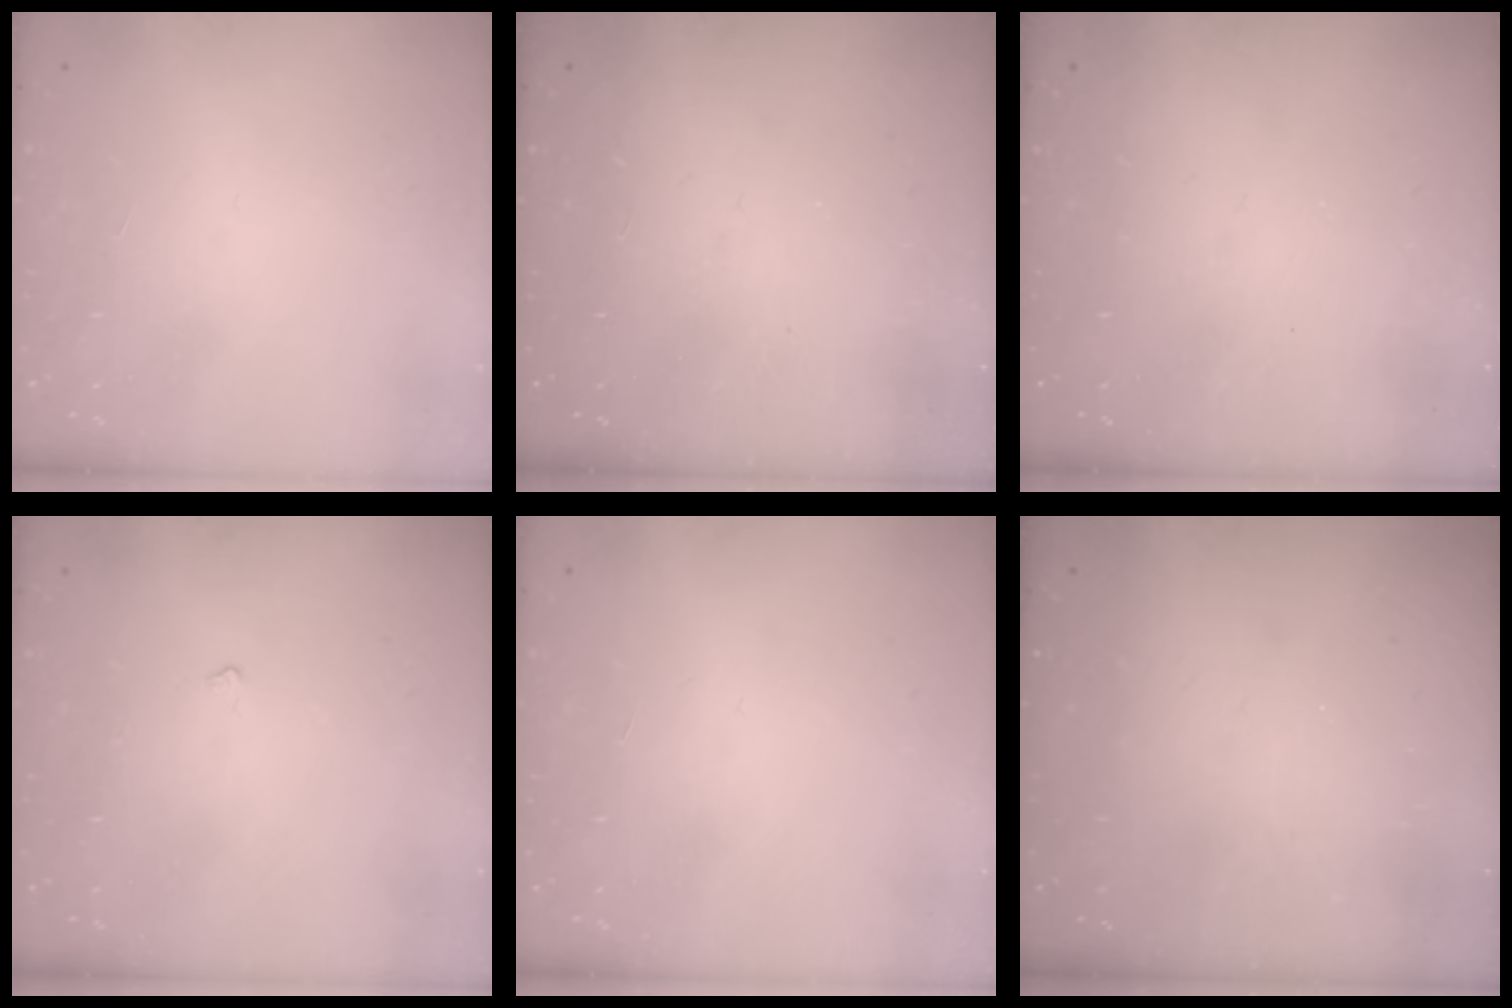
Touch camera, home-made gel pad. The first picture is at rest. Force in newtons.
{"total": 0.0}
{"total": 0.0}
{"total": 2.2, "press": 2.1, "slide": 0.4}
{"total": 0.0}
{"total": 0.0}